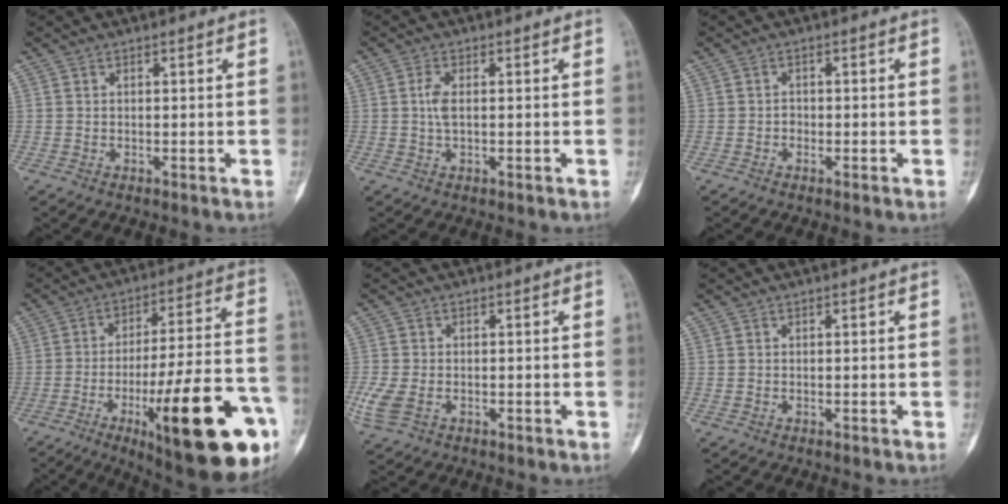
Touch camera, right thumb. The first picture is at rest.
{"total": 2.7, "force": [0.0, 1.0, 2.4], "torque": [-0.059, 0.000, -0.003]}
{"total": 0.9, "force": [-0.5, 0.6, 0.5], "torque": [-0.001, 0.003, -0.014]}
{"total": 27.2, "force": [-10.6, 6.5, 24.2], "torque": [-0.310, 0.036, -0.147]}
{"total": 5.0, "force": [-1.6, 3.1, 3.6], "torque": [-0.099, -0.002, -0.031]}
{"total": 0.0}